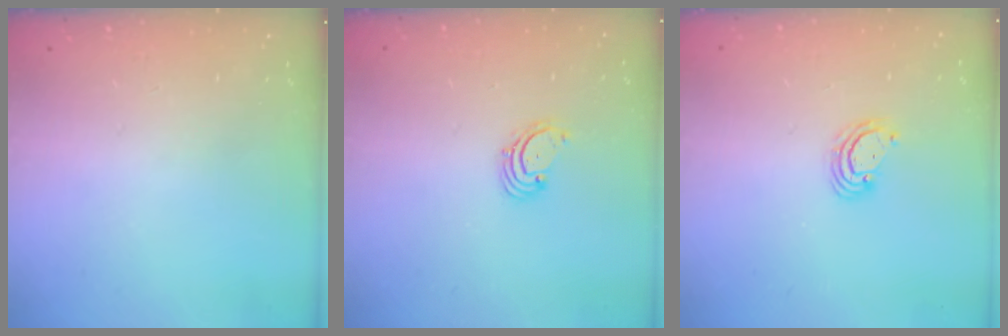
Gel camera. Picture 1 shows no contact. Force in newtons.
{"total": 1.6, "press": 1.6, "slide": 0.2}
{"total": 3.2, "press": 3.2, "slide": 0.3}